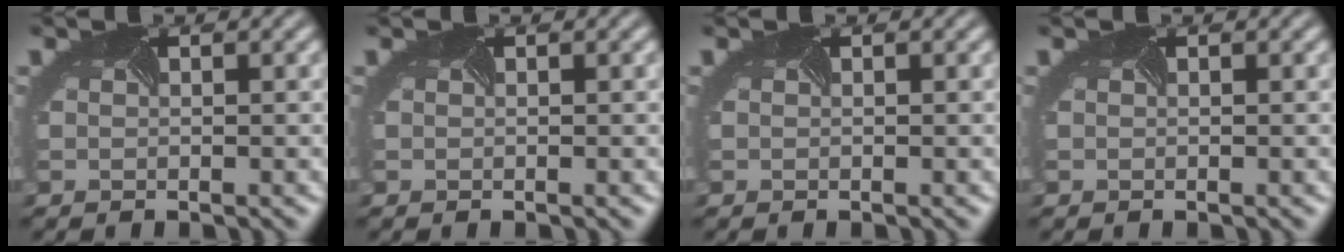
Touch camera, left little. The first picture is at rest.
{"total": 0.0}
{"total": 0.0}
{"total": 0.0}